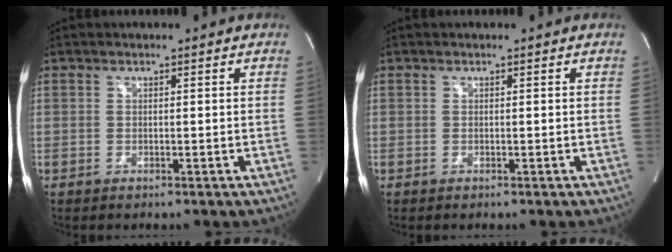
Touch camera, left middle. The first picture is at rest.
{"total": 0.0}